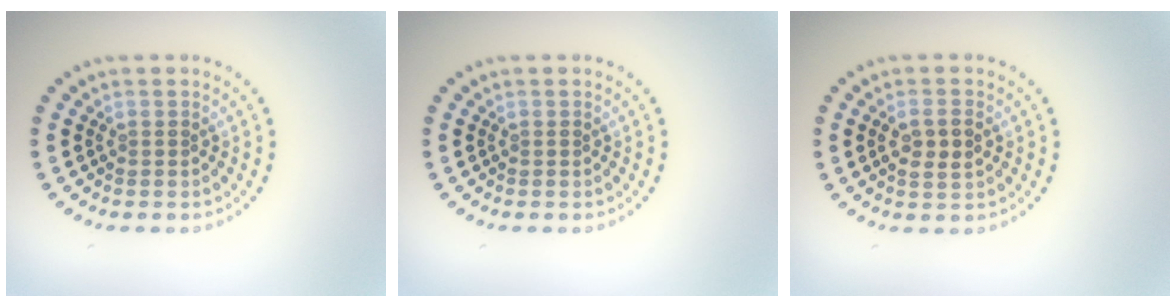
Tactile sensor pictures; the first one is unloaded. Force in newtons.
{"total": 0.0}
{"total": 2.5, "press": 2.4, "slide": 0.3}